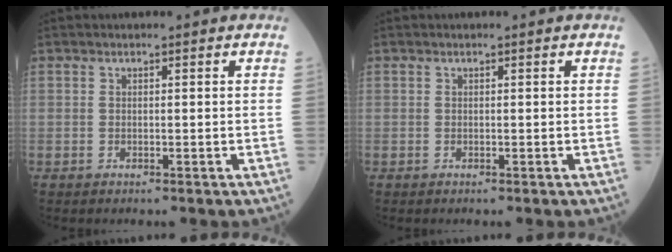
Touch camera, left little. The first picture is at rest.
{"total": 0.0}